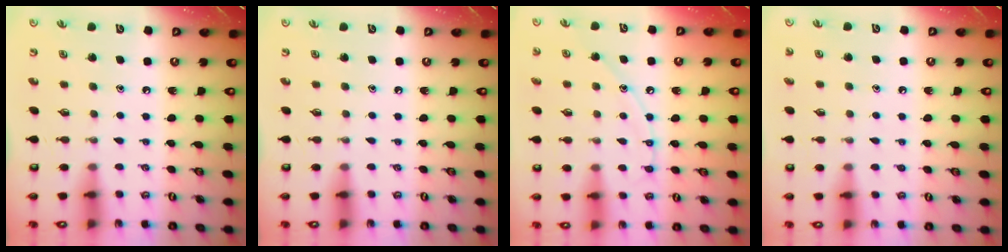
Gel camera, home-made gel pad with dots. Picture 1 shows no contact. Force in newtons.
{"total": 0.0}
{"total": 8.5, "press": 8.5, "slide": 0.6}
{"total": 1.7, "press": 1.7, "slide": 0.2}